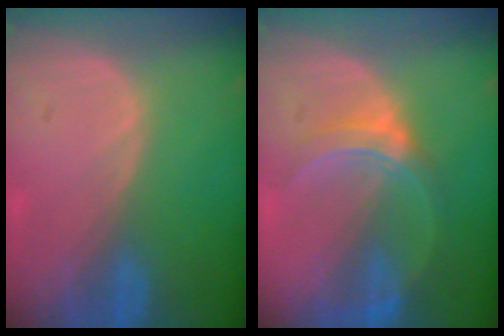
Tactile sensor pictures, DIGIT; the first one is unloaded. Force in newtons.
{"total": 5.9, "press": 5.7, "slide": 1.6}